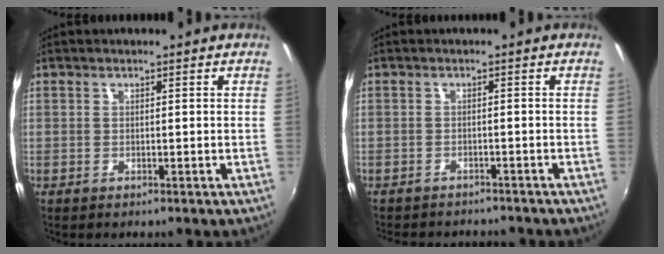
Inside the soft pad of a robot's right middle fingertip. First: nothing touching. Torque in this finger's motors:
{"motor_torque": [1.01, -1.13, 0.30, 0.06]}